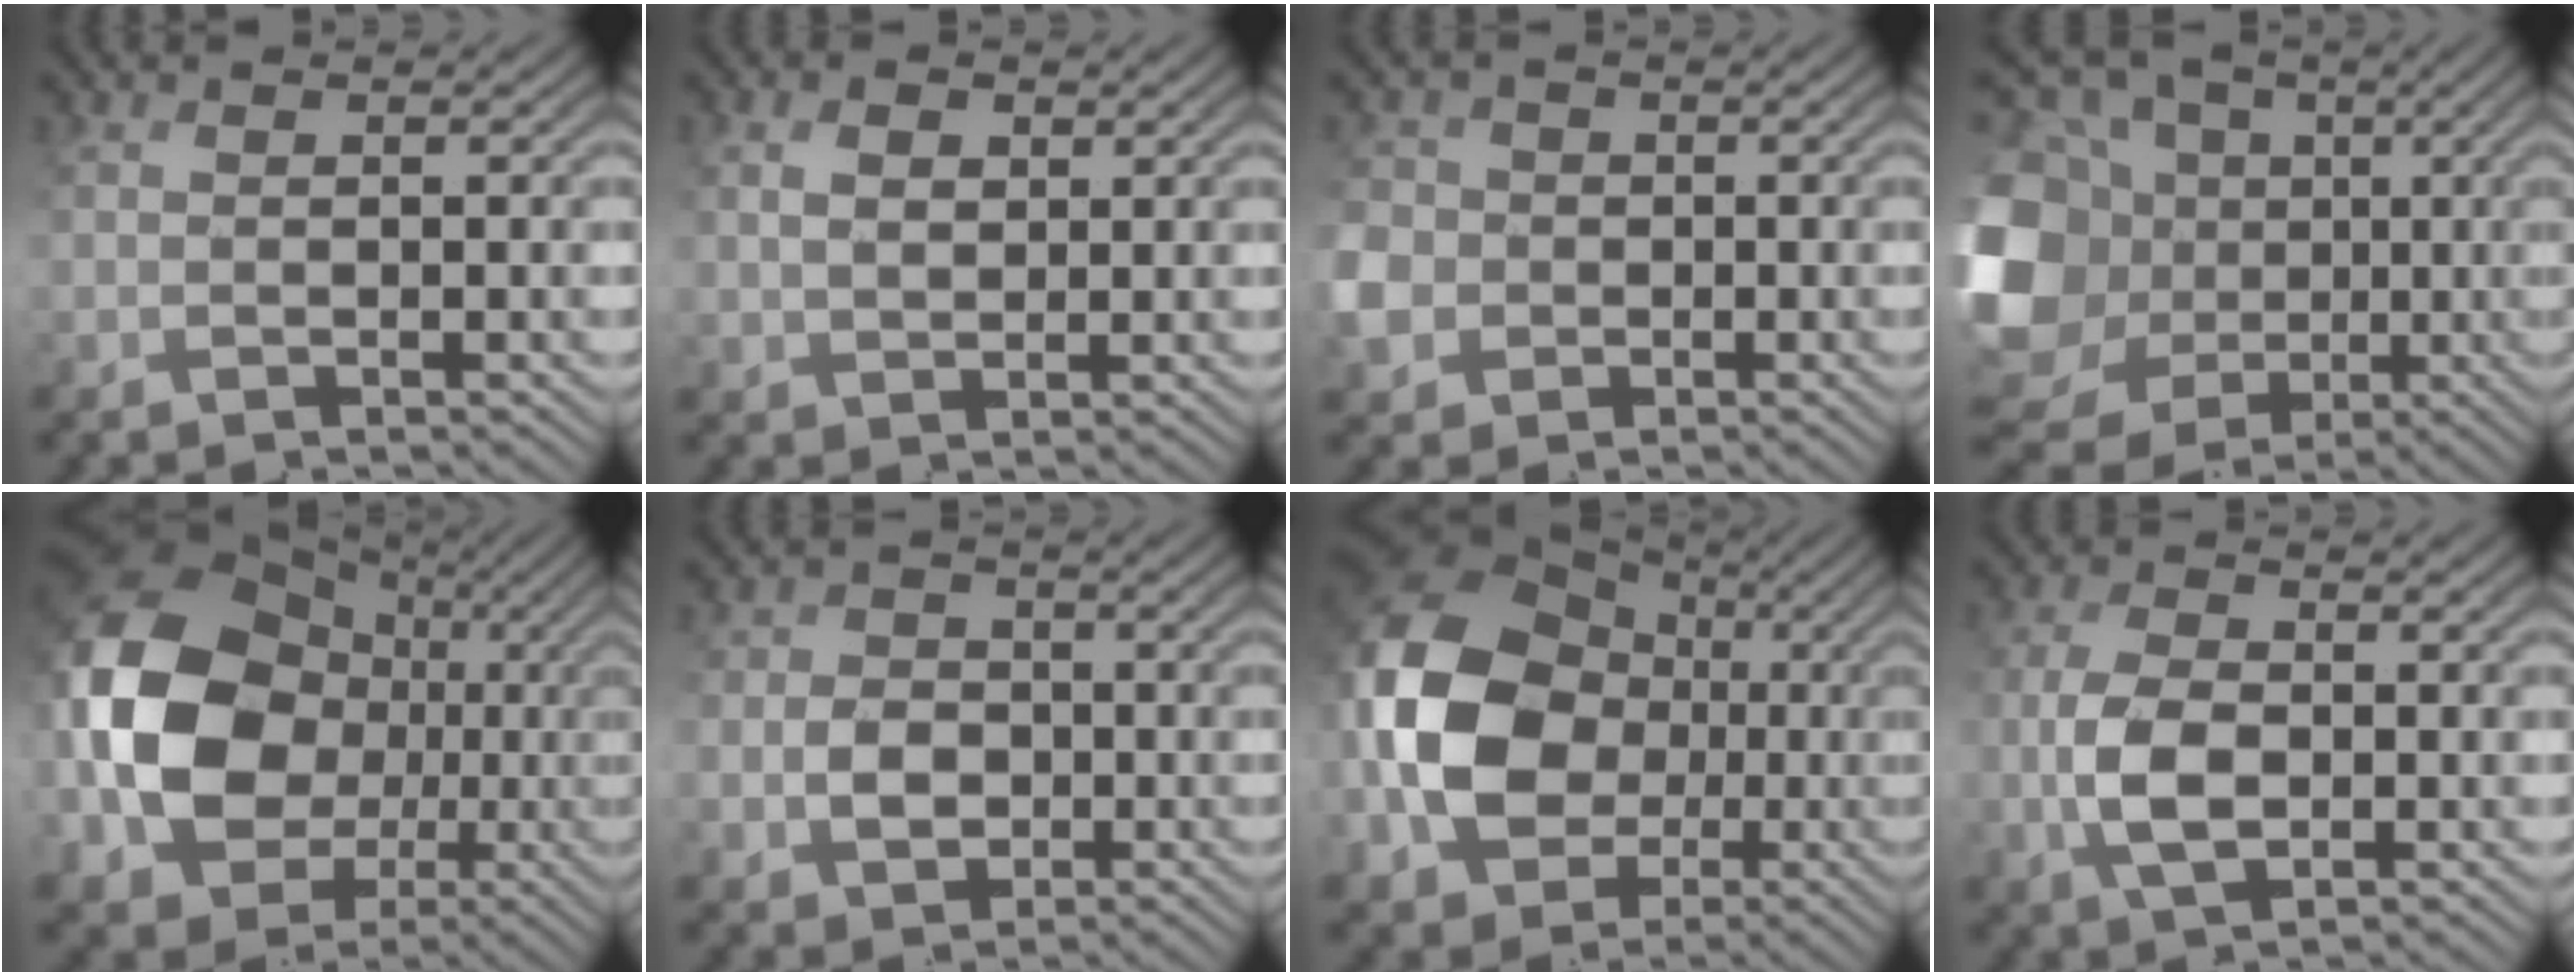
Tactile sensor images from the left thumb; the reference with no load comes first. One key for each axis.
{"total": 2.1, "fx": 1.5, "fy": 1.3, "fz": 0.7, "tx": -0.020, "ty": 0.006, "tz": 0.031}
{"total": 3.8, "fx": -0.7, "fy": 3.7, "fz": 0.6, "tx": -0.035, "ty": 0.004, "tz": -0.028}
{"total": 19.2, "fx": 0.1, "fy": 16.7, "fz": 9.4, "tx": -0.295, "ty": 0.017, "tz": 0.009}
{"total": 17.5, "fx": 0.0, "fy": 14.1, "fz": 10.3, "tx": -0.268, "ty": 0.008, "tz": -0.006}
{"total": 3.1, "fx": -0.2, "fy": 3.0, "fz": 0.9, "tx": -0.014, "ty": -0.001, "tz": -0.001}
{"total": 15.8, "fx": -0.6, "fy": 12.7, "fz": 9.5, "tx": -0.242, "ty": 0.007, "tz": -0.014}
{"total": 4.6, "fx": -0.5, "fy": 2.6, "fz": 3.7, "tx": -0.091, "ty": 0.002, "tz": -0.007}